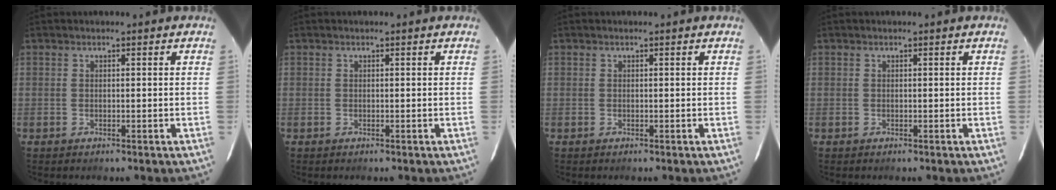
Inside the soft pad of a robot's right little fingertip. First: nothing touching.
{"total": 0.0}
{"total": 0.0}
{"total": 0.0}